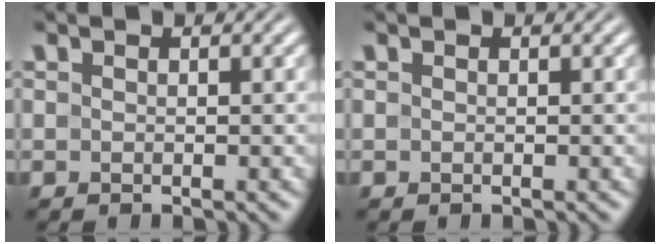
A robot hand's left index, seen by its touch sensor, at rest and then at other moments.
{"total": 0.0}